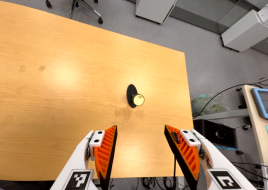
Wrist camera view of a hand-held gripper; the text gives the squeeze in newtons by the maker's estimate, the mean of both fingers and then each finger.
{"total": 0.0}